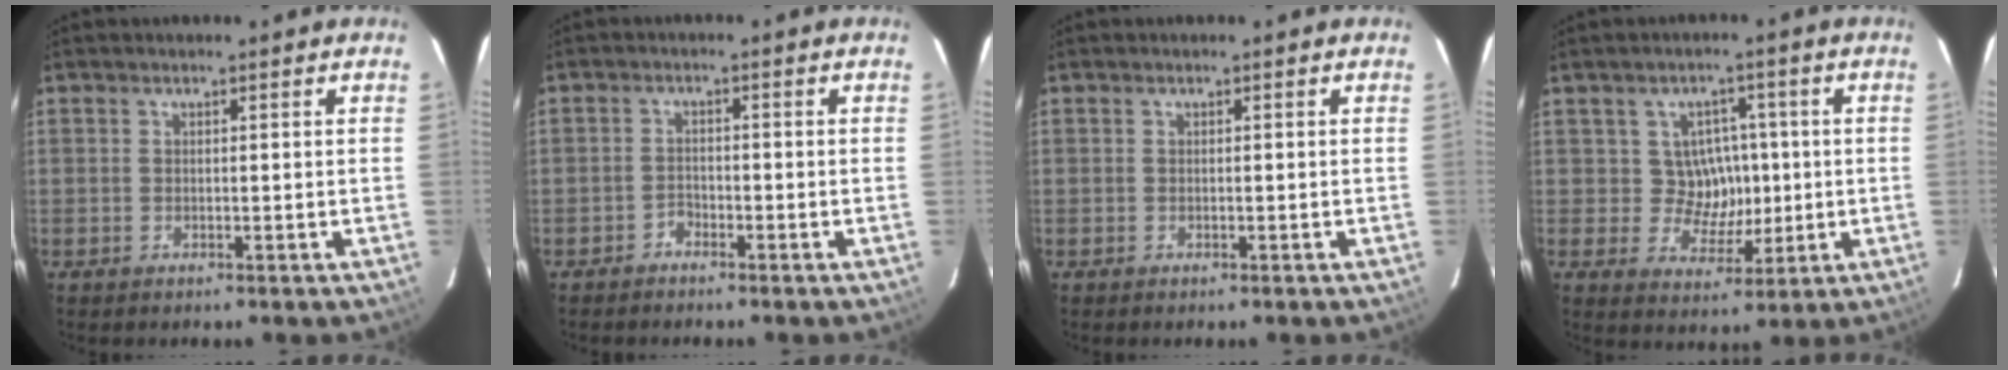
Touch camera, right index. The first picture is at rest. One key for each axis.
{"total": 1.7, "fx": -1.4, "fy": 0.8, "fz": 0.1, "tx": 0.000, "ty": 0.004, "tz": -0.027}
{"total": 0.0}
{"total": 6.6, "fx": 0.3, "fy": 6.3, "fz": 1.7, "tx": -0.032, "ty": 0.012, "tz": 0.008}